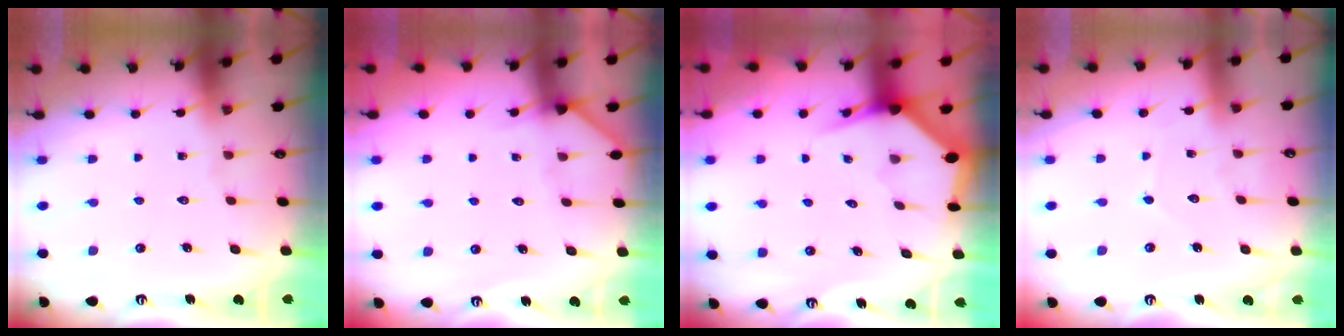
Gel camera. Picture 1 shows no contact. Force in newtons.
{"total": 3.3, "press": 3.3, "slide": 0.1}
{"total": 3.3, "press": 3.3, "slide": 0.5}
{"total": 3.3, "press": 3.3, "slide": 0.1}